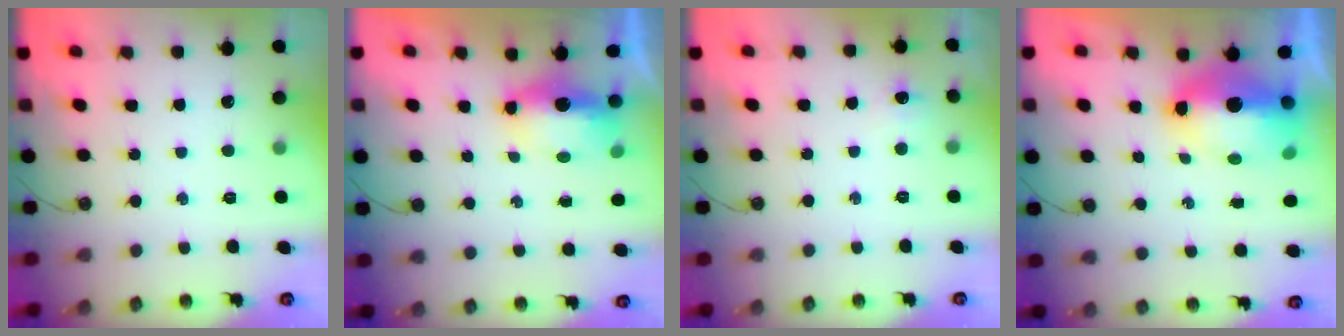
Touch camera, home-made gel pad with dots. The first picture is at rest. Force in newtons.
{"total": 10.0, "press": 8.0, "slide": 6.1}
{"total": 4.4, "press": 4.4, "slide": 0.5}
{"total": 13.3, "press": 13.2, "slide": 1.8}